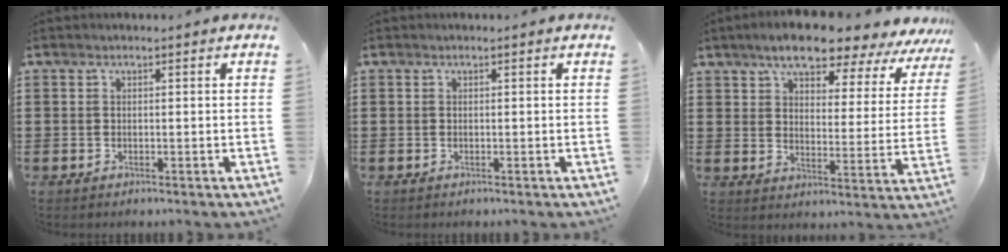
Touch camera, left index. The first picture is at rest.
{"total": 0.0}
{"total": 8.1, "force": [7.1, 1.6, 3.7], "torque": [-0.086, -0.034, 0.120]}